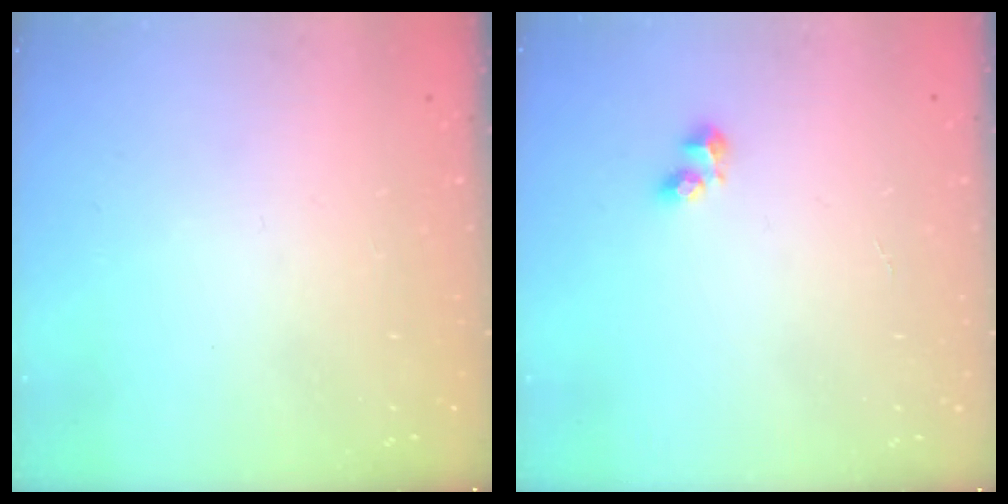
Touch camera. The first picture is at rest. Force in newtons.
{"total": 3.3, "press": 3.2, "slide": 0.7}